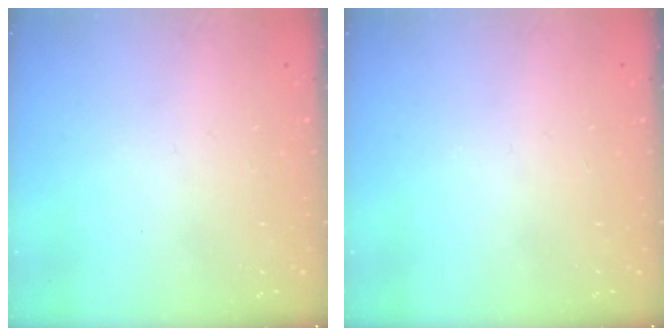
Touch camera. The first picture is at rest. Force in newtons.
{"total": 0.0}